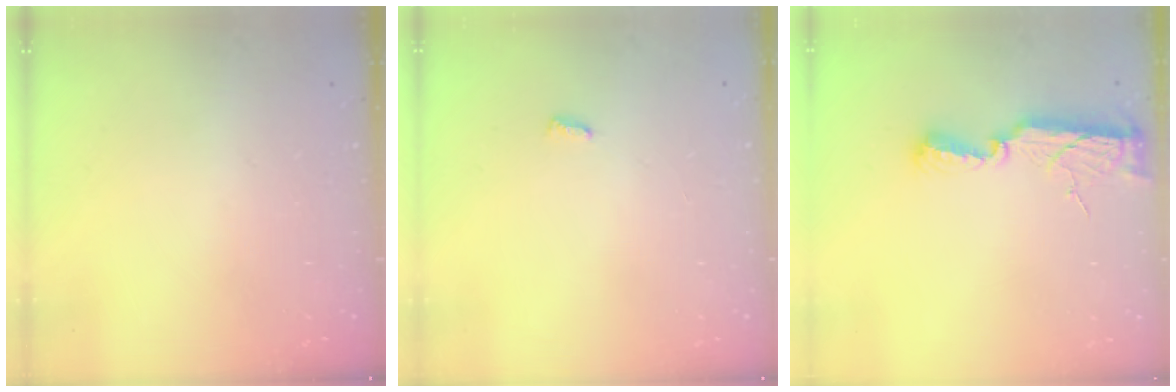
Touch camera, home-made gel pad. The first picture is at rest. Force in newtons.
{"total": 2.8, "press": 2.8, "slide": 0.4}
{"total": 8.1, "press": 8.1, "slide": 0.7}